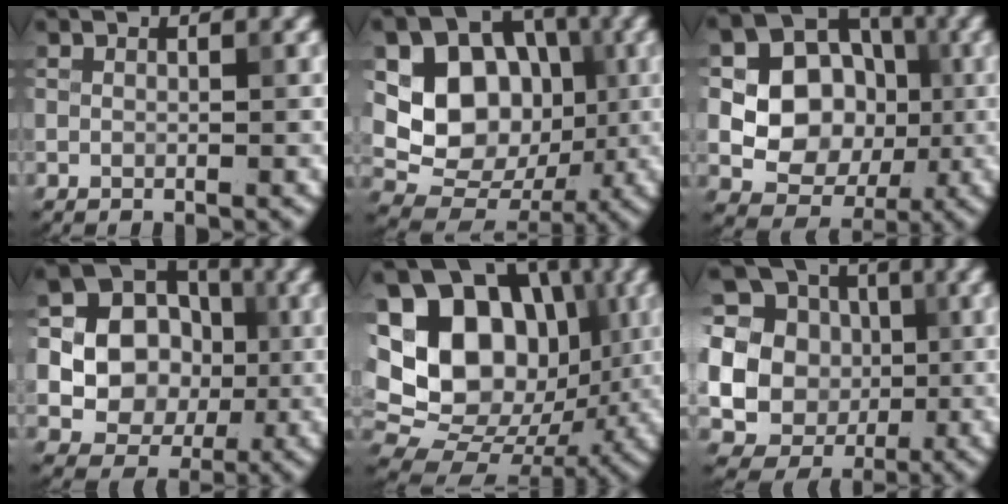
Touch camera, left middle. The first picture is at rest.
{"total": 9.6, "force": [0.9, 7.9, 5.3], "torque": [-0.082, -0.011, 0.011]}
{"total": 9.7, "force": [0.5, 8.3, 5.0], "torque": [-0.077, 0.009, -0.004]}
{"total": 13.9, "force": [0.4, 12.9, 5.2], "torque": [-0.126, 0.025, -0.014]}
{"total": 20.2, "force": [3.8, 16.4, 11.1], "torque": [-0.196, 0.041, 0.066]}
{"total": 20.1, "force": [2.2, 18.8, 6.9], "torque": [-0.167, 0.004, 0.011]}